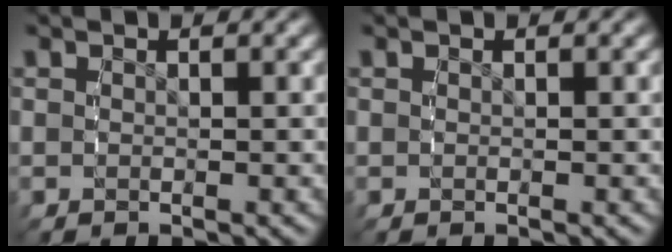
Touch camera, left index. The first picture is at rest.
{"total": 0.0}